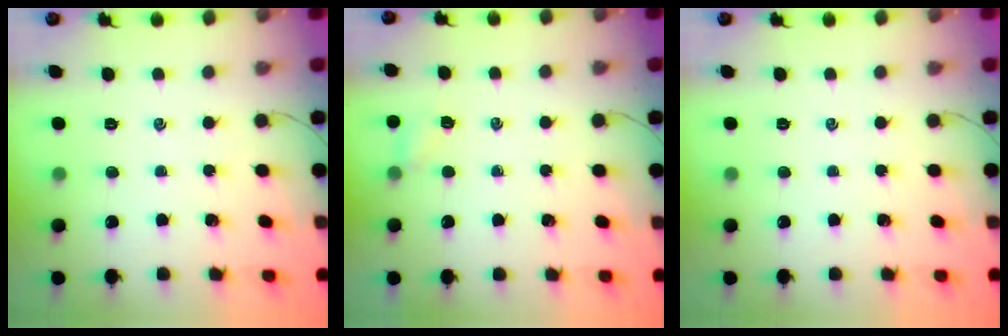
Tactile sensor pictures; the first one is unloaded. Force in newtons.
{"total": 2.5, "press": 2.3, "slide": 0.9}
{"total": 0.0}